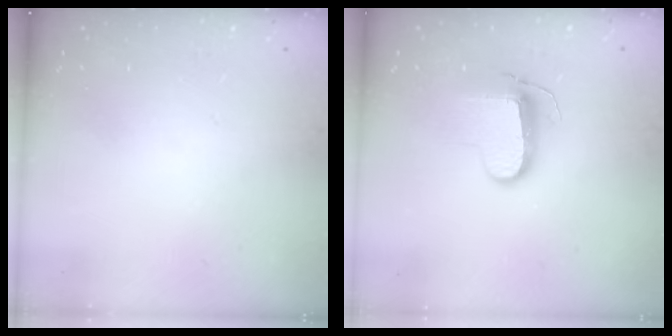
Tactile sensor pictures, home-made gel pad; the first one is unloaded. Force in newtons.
{"total": 9.3, "press": 9.3, "slide": 0.5}